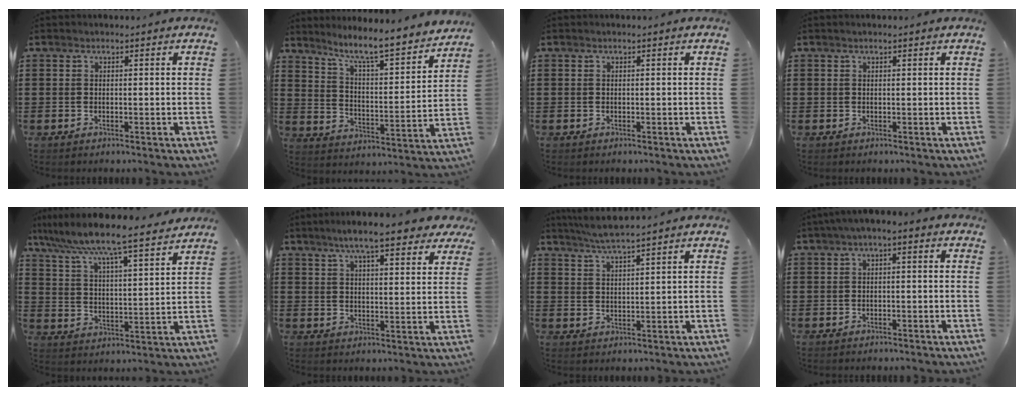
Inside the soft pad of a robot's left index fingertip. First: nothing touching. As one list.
[{"total": 7.2, "force": [6.4, -0.2, 3.2], "torque": [-0.083, -0.054, 0.101]}, {"total": 0.0}, {"total": 0.0}, {"total": 7.0, "force": [6.5, -0.1, 2.6], "torque": [-0.080, -0.043, 0.107]}, {"total": 8.3, "force": [6.7, 1.3, 4.8], "torque": [-0.094, -0.012, 0.116]}, {"total": 3.8, "force": [3.4, -0.3, 1.6], "torque": [-0.039, -0.008, 0.062]}, {"total": 2.4, "force": [-2.0, 0.3, 1.3], "torque": [-0.028, -0.002, -0.045]}]